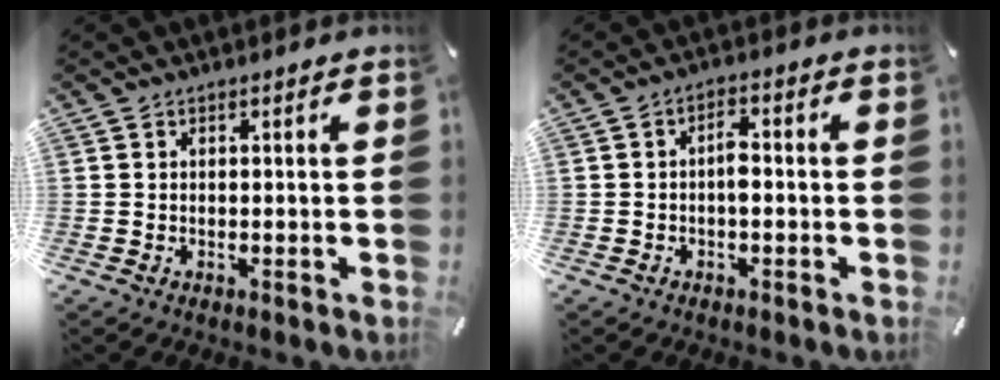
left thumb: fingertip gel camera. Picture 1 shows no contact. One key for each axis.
{"total": 3.5, "fx": -0.6, "fy": 1.7, "fz": 3.0, "tx": -0.056, "ty": 0.011, "tz": -0.012}